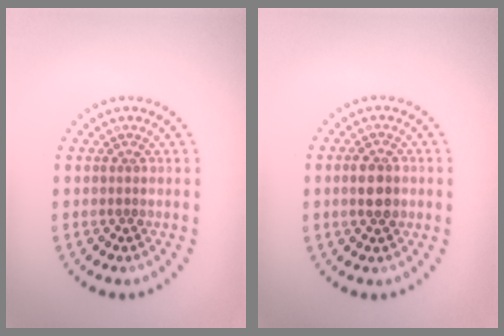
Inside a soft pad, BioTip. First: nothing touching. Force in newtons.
{"total": 2.7, "press": 2.7, "slide": 0.2}